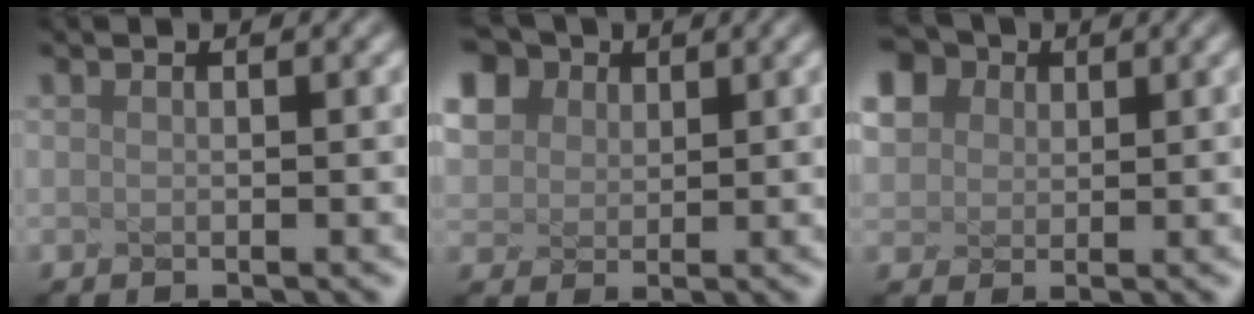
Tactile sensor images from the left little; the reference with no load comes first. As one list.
[{"total": 7.0, "force": [3.9, 5.1, 2.8], "torque": [-0.126, 0.026, 0.103]}, {"total": 4.5, "force": [2.3, 3.5, 1.5], "torque": [-0.099, 0.016, 0.075]}]